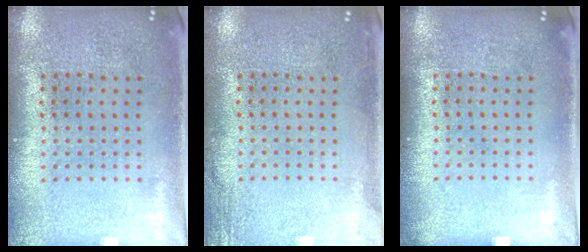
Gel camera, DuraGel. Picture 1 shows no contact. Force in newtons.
{"total": 2.2, "press": 2.2, "slide": 0.4}
{"total": 0.0}